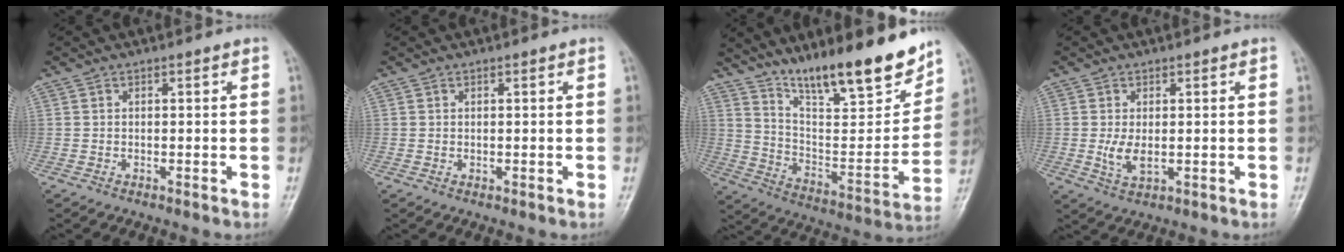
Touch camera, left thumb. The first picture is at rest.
{"total": 0.7, "force": [0.5, 0.3, 0.4], "torque": [-0.007, -0.004, 0.008]}
{"total": 21.4, "force": [15.8, 4.8, 13.6], "torque": [-0.176, -0.085, 0.267]}
{"total": 3.9, "force": [0.3, 2.0, 3.3], "torque": [-0.062, -0.011, 0.014]}